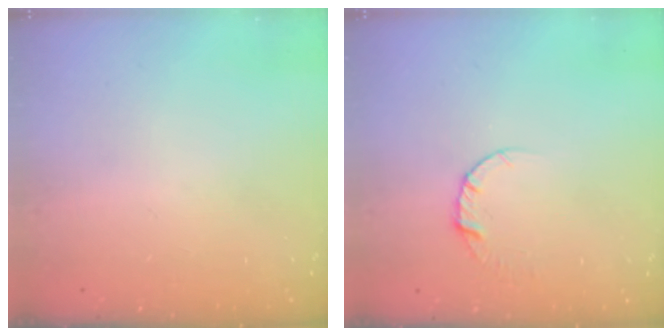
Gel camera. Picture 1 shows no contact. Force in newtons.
{"total": 4.1, "press": 4.1, "slide": 0.4}